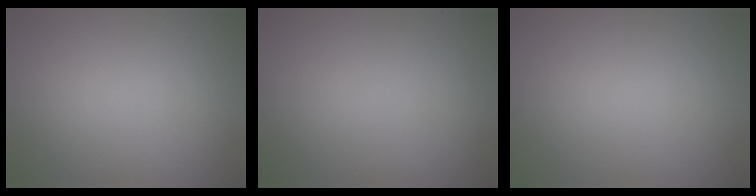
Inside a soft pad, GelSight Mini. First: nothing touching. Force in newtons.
{"total": 0.0}
{"total": 0.0}